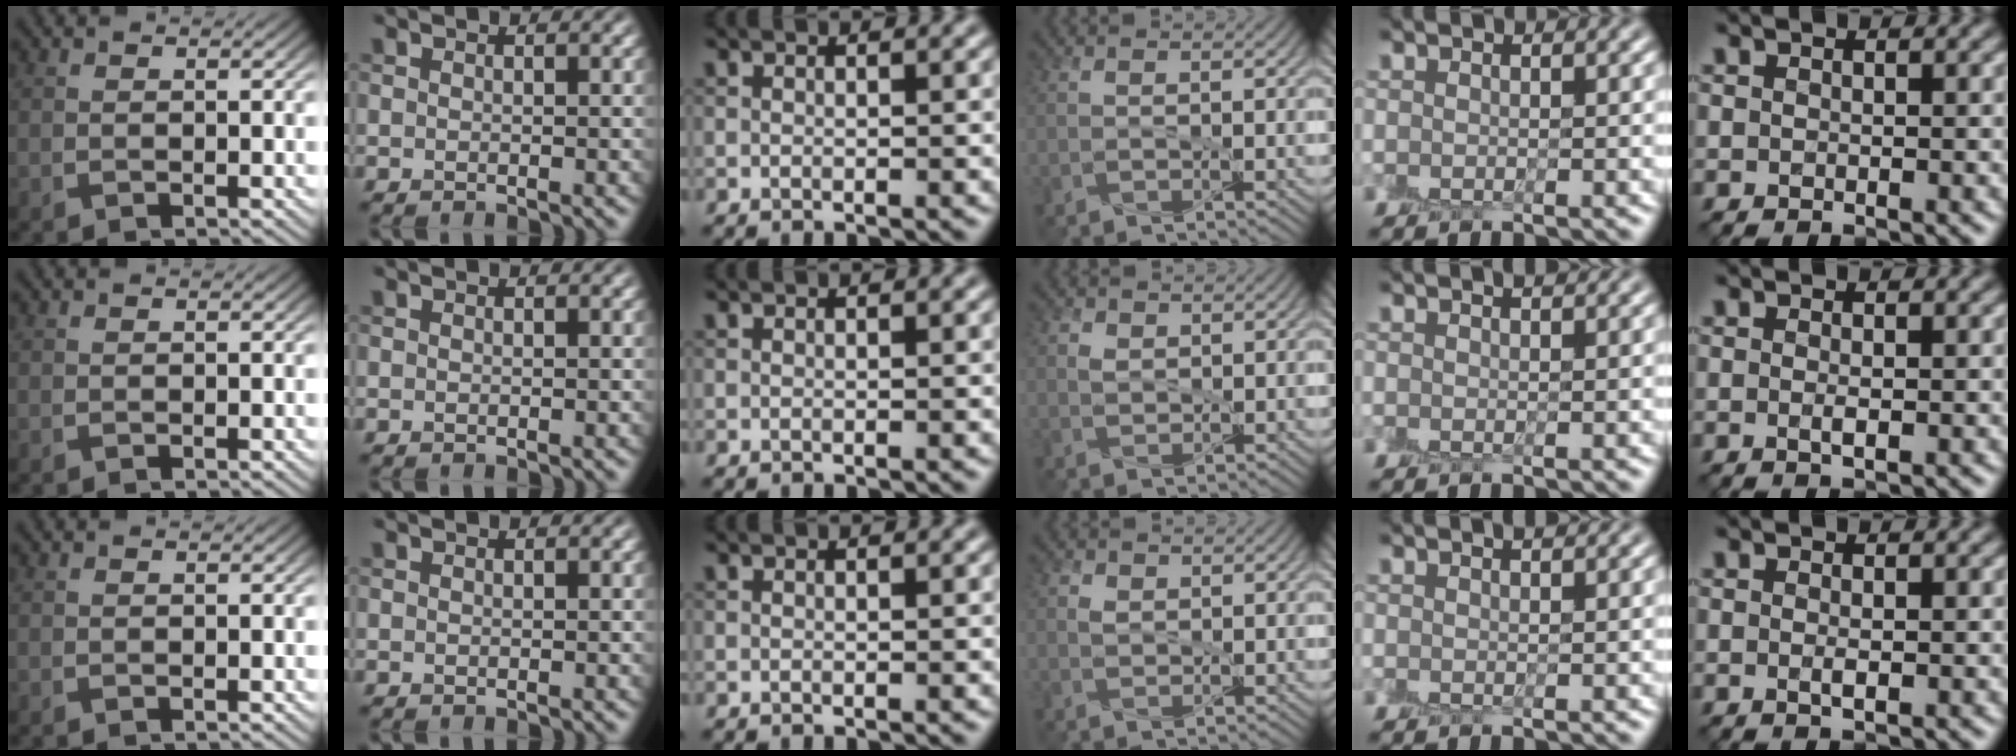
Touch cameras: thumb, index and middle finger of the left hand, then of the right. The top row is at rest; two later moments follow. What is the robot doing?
{"motion": "peel", "object": "sticky note"}